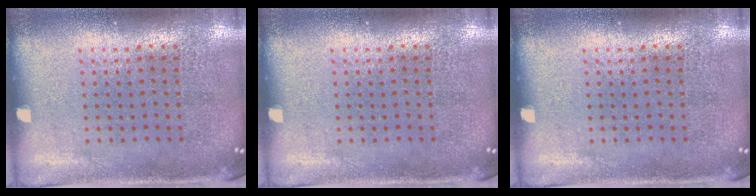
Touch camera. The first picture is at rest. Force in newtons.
{"total": 0.0}
{"total": 0.0}